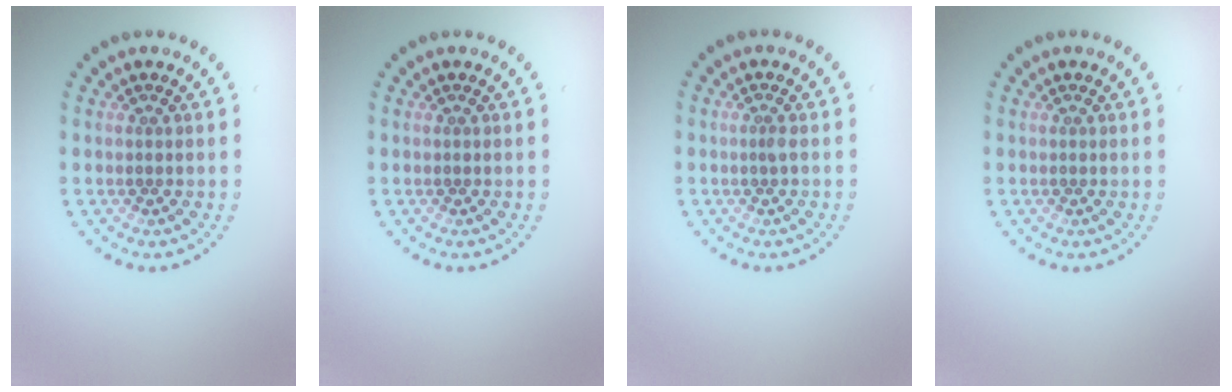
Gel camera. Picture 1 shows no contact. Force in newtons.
{"total": 0.0}
{"total": 0.7, "press": 0.5, "slide": 0.4}
{"total": 0.0}